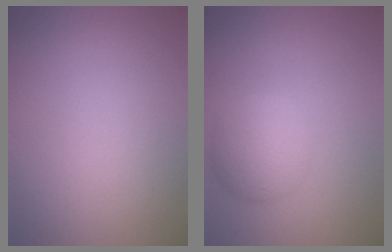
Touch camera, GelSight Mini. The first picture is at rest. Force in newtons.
{"total": 3.9, "press": 3.9, "slide": 0.1}